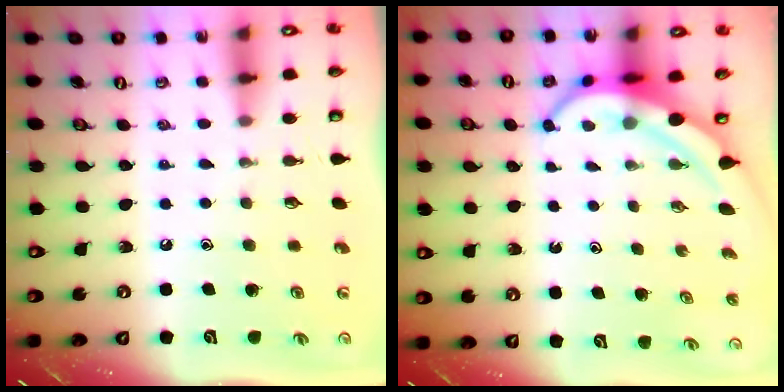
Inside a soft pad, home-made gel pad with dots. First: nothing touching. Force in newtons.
{"total": 6.4, "press": 6.3, "slide": 0.8}